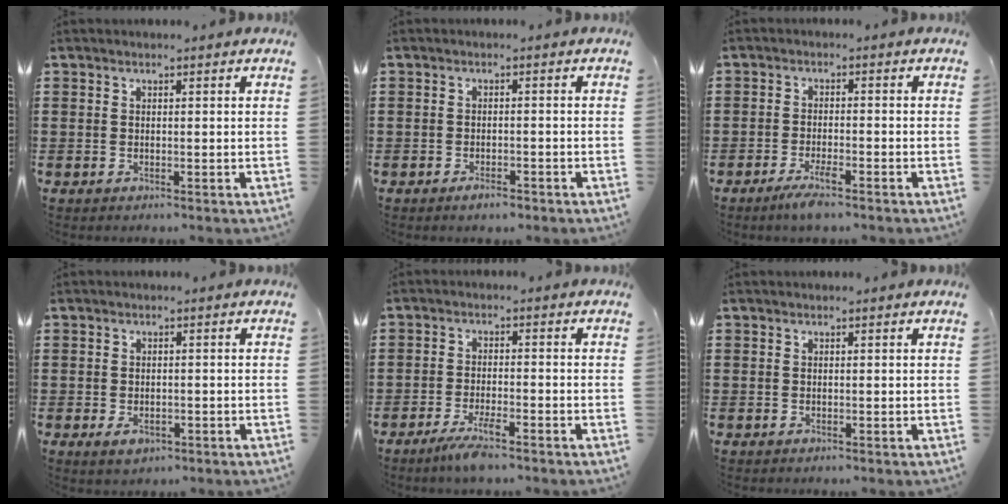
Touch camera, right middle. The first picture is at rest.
{"total": 1.7, "force": [-1.4, 0.5, 0.9], "torque": [-0.019, -0.004, -0.025]}
{"total": 3.3, "force": [-2.4, 0.4, 2.3], "torque": [-0.051, -0.004, -0.046]}
{"total": 1.8, "force": [-0.8, 1.1, 1.1], "torque": [-0.023, -0.001, -0.016]}
{"total": 4.1, "force": [-3.0, 0.4, 2.7], "torque": [-0.065, -0.008, -0.060]}
{"total": 0.0}